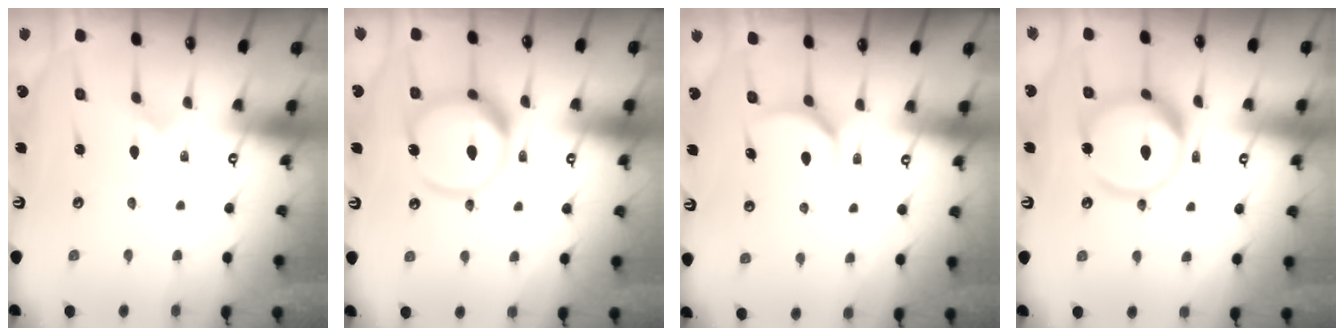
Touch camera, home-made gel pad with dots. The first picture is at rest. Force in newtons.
{"total": 15.0, "press": 14.9, "slide": 1.8}
{"total": 5.4, "press": 5.4, "slide": 0.6}
{"total": 16.8, "press": 16.7, "slide": 1.9}